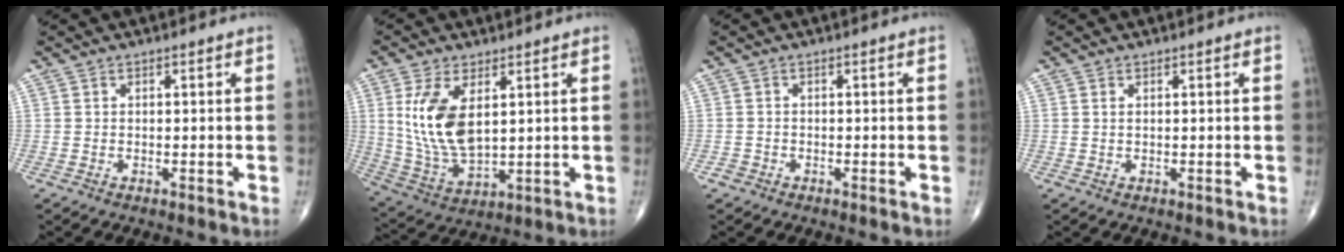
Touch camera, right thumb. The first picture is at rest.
{"total": 12.8, "force": [3.2, 6.5, 10.5], "torque": [-0.206, -0.019, 0.077]}
{"total": 1.0, "force": [-0.7, 0.7, 0.2], "torque": [0.000, 0.002, -0.017]}
{"total": 0.5, "force": [0.2, 0.2, 0.4], "torque": [-0.008, 0.003, 0.005]}